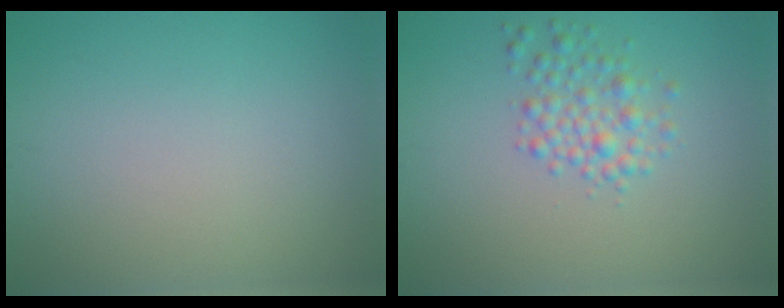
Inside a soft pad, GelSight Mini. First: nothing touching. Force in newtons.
{"total": 2.6, "press": 2.6, "slide": 0.1}